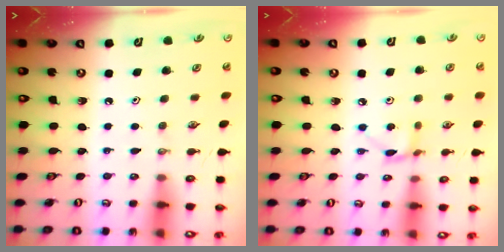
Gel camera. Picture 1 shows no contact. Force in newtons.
{"total": 3.4, "press": 3.4, "slide": 0.4}